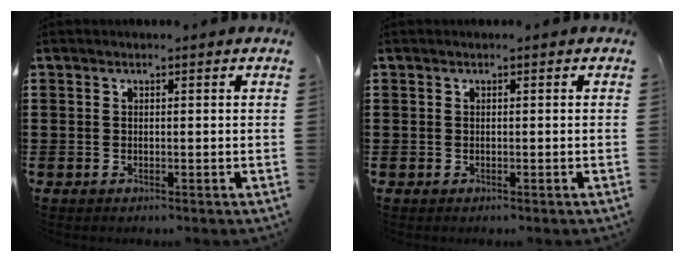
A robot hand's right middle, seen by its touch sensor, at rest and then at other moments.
{"total": 0.0}